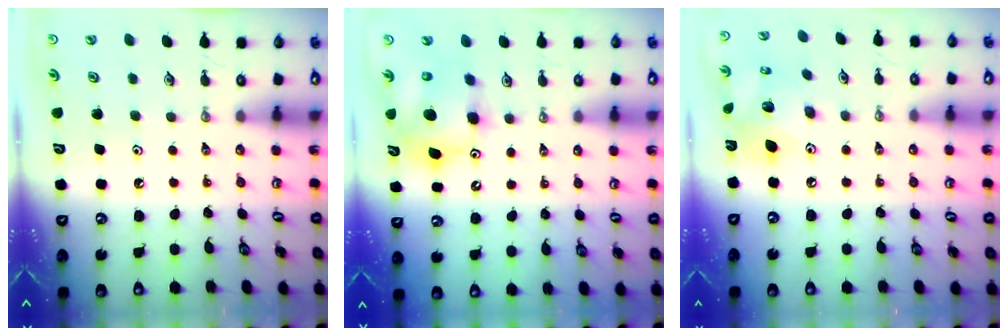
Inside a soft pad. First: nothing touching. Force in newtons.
{"total": 11.8, "press": 11.6, "slide": 2.1}
{"total": 12.3, "press": 12.3, "slide": 1.2}